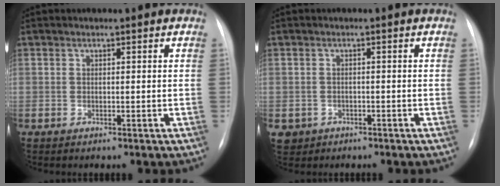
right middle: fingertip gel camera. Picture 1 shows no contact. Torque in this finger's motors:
{"motor_torque": [0.34, -0.31, 0.11, 0.02]}